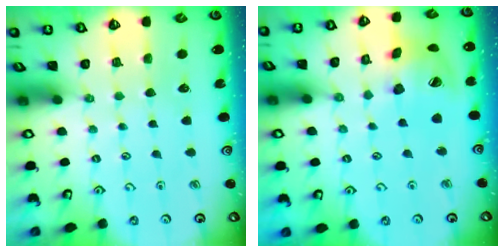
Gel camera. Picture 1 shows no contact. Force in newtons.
{"total": 16.6, "press": 16.4, "slide": 2.5}